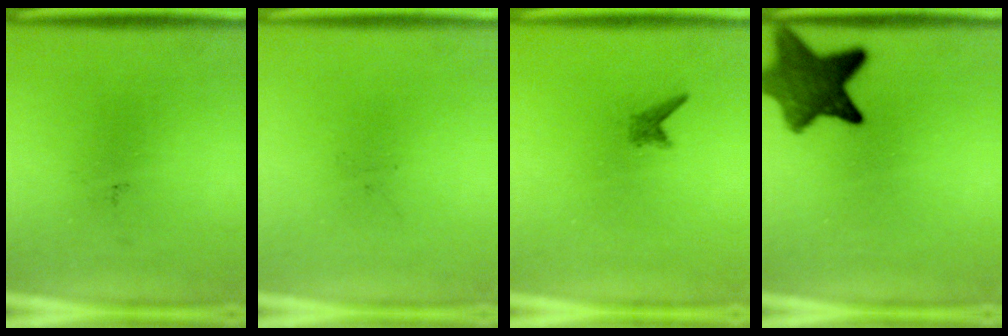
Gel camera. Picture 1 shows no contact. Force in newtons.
{"total": 0.0}
{"total": 1.0}
{"total": 9.6}